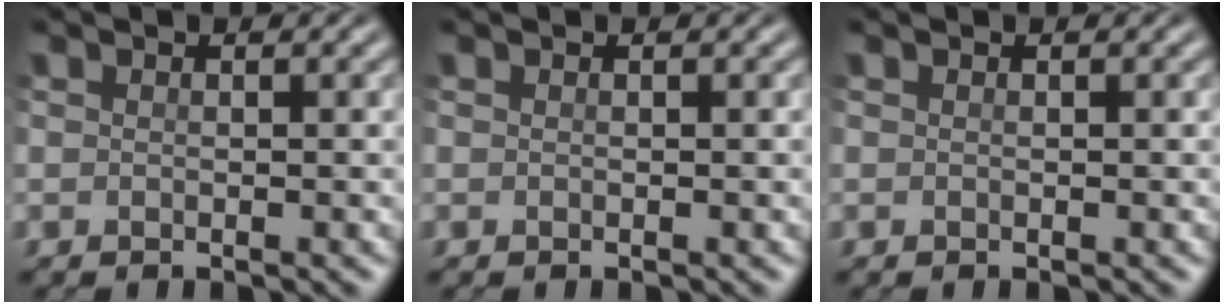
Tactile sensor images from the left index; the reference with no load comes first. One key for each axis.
{"total": 0.0}
{"total": 0.0}